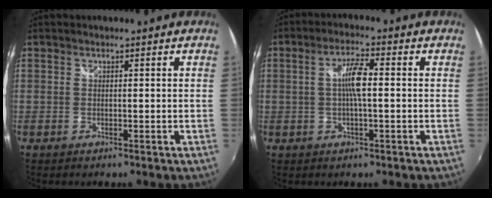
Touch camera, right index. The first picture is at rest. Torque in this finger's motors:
{"motor_torque": [1.07, 0.08, 0.47, 0.12]}